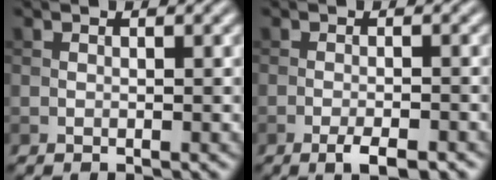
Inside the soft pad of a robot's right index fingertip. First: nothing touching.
{"total": 2.9, "force": [-1.8, 0.6, 2.2], "torque": [-0.040, -0.002, -0.032]}